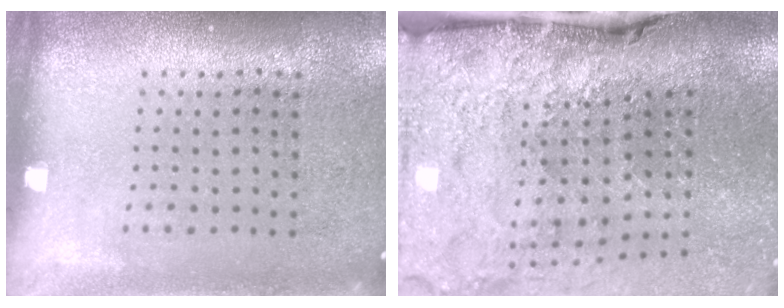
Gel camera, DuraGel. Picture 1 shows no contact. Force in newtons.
{"total": 4.8, "press": 3.7, "slide": 3.0}